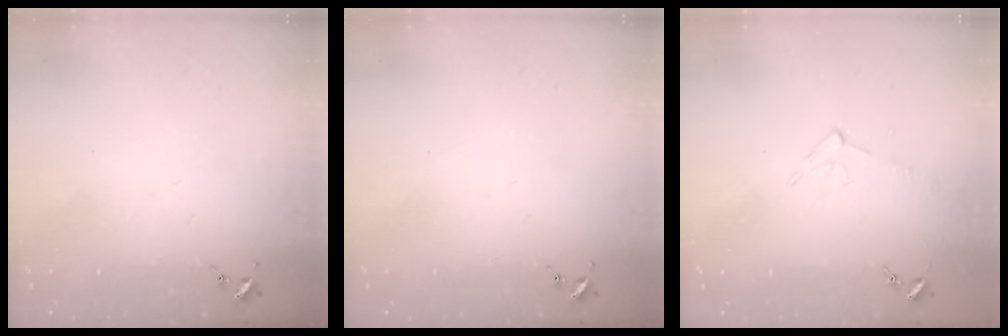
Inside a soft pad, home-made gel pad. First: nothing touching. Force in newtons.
{"total": 0.0}
{"total": 4.7, "press": 4.7, "slide": 0.5}